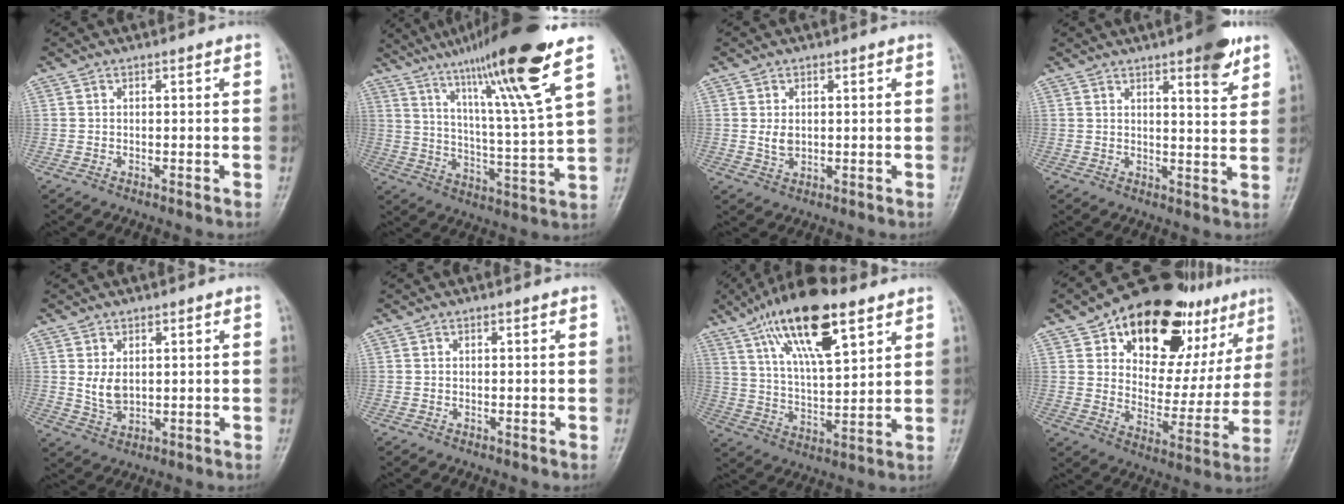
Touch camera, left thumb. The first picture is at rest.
{"total": 21.3, "force": [13.2, 0.7, 16.6], "torque": [-0.258, -0.053, 0.218]}
{"total": 2.6, "force": [0.4, 1.9, 1.7], "torque": [-0.024, -0.006, 0.013]}
{"total": 7.7, "force": [4.7, 1.8, 5.8], "torque": [-0.068, -0.025, 0.062]}
{"total": 4.2, "force": [1.0, 2.9, 3.0], "torque": [-0.044, -0.014, 0.028]}
{"total": 0.0}
{"total": 18.5, "force": [10.2, 6.4, 14.1], "torque": [-0.225, -0.027, 0.183]}
{"total": 25.5, "force": [15.2, 14.0, 15.0], "torque": [-0.158, -0.039, 0.227]}